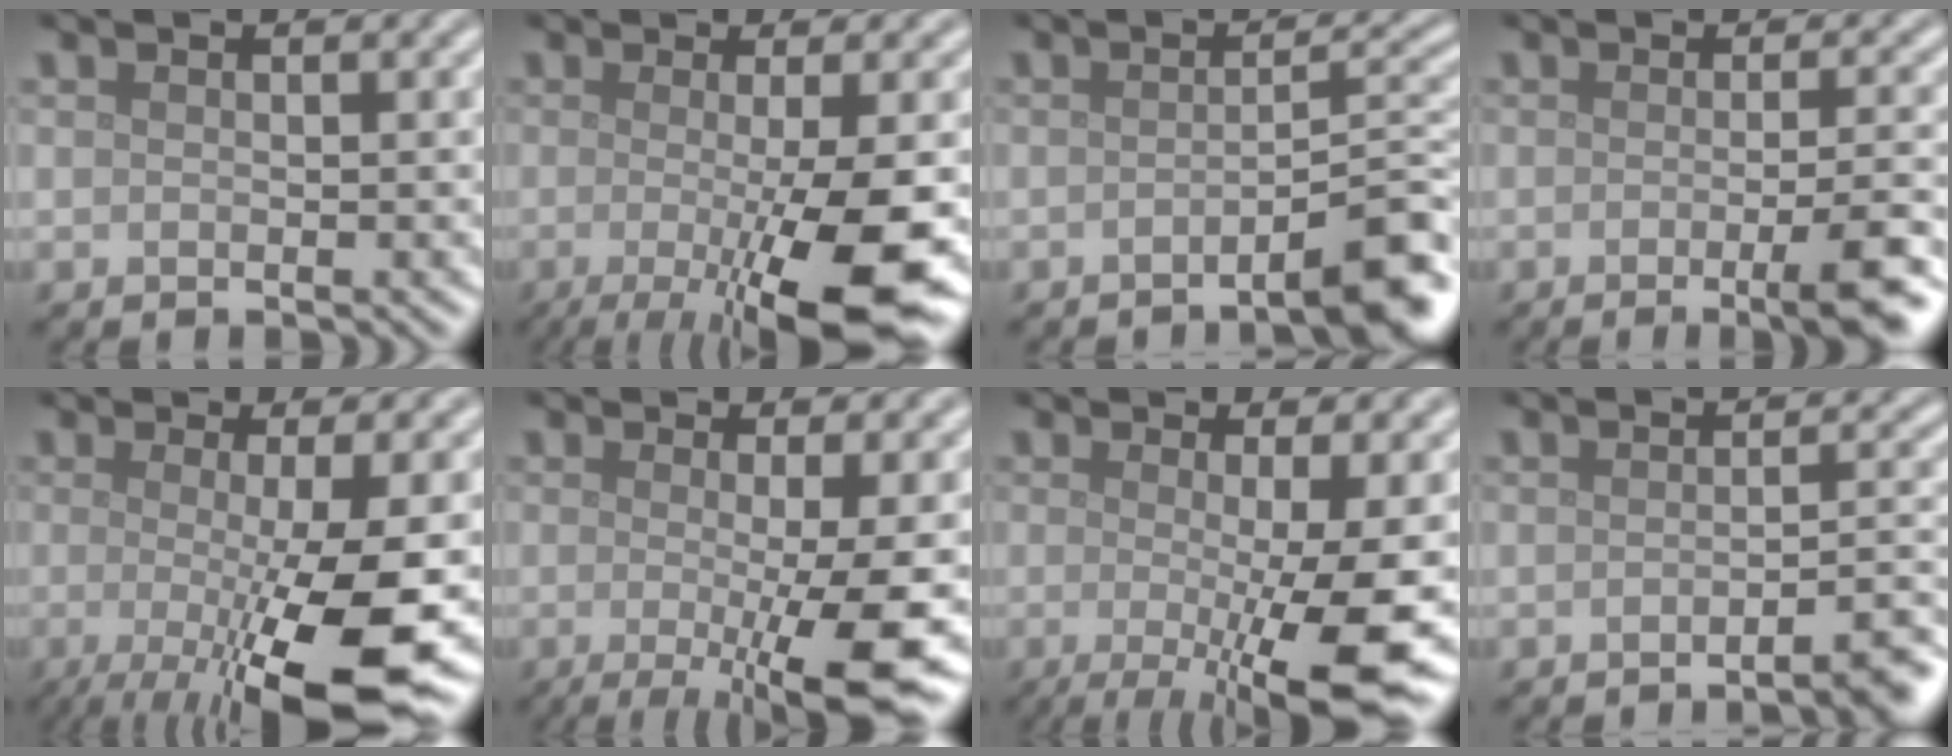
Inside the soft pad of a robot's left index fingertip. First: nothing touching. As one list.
[{"total": 10.6, "force": [-2.4, 2.4, 10.1], "torque": [-0.133, -0.023, -0.039]}, {"total": 4.9, "force": [-2.8, 0.8, 3.9], "torque": [-0.043, 0.016, -0.045]}, {"total": 5.4, "force": [-1.6, 1.2, 5.0], "torque": [-0.066, -0.008, -0.025]}, {"total": 12.5, "force": [-2.6, 3.0, 11.9], "torque": [-0.162, -0.025, -0.036]}, {"total": 9.9, "force": [-1.8, 2.1, 9.5], "torque": [-0.128, -0.019, -0.023]}, {"total": 11.1, "force": [-1.9, 2.6, 10.7], "torque": [-0.145, -0.018, -0.025]}, {"total": 3.9, "force": [-2.6, 0.7, 2.8], "torque": [-0.024, 0.011, -0.044]}]